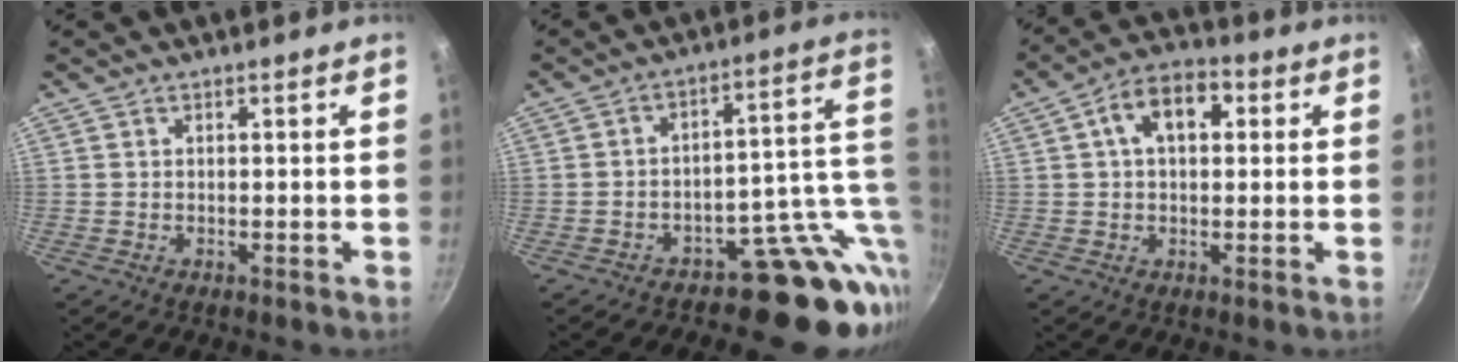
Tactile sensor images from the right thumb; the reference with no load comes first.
{"total": 13.5, "force": [-4.5, 8.8, 9.2], "torque": [-0.026, 0.040, -0.069]}
{"total": 9.7, "force": [2.4, 6.0, 7.2], "torque": [-0.089, 0.021, 0.027]}